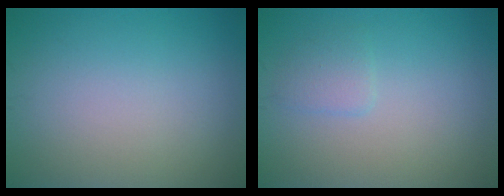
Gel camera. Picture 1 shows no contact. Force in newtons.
{"total": 1.4, "press": 1.4, "slide": 0.1}